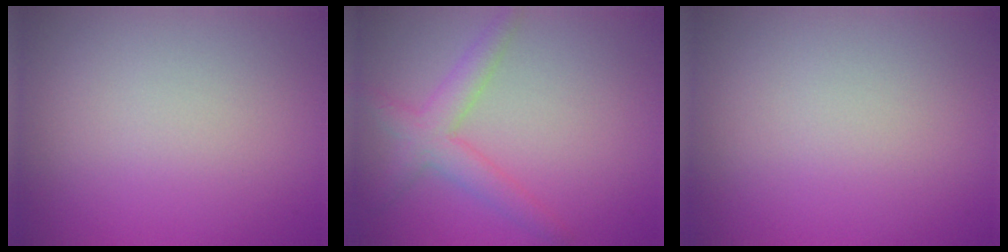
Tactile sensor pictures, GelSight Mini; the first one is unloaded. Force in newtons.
{"total": 3.3, "press": 3.3, "slide": 0.1}
{"total": 0.0}